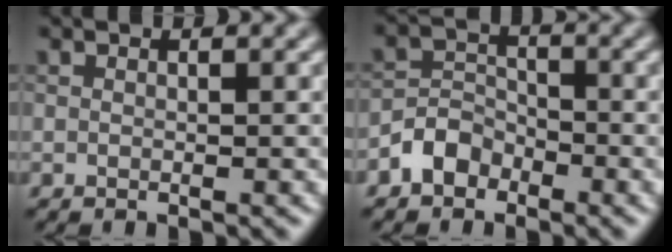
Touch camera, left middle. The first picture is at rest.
{"total": 2.7, "force": [-1.8, 1.8, 0.8], "torque": [-0.007, 0.013, -0.040]}